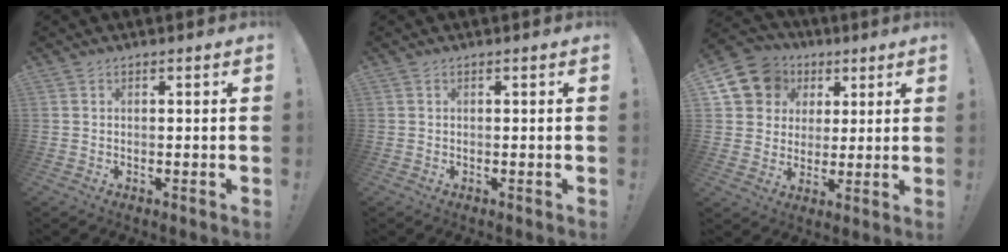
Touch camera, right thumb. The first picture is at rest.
{"total": 0.0}
{"total": 12.8, "force": [5.2, 10.9, 4.4], "torque": [-0.065, -0.020, 0.110]}